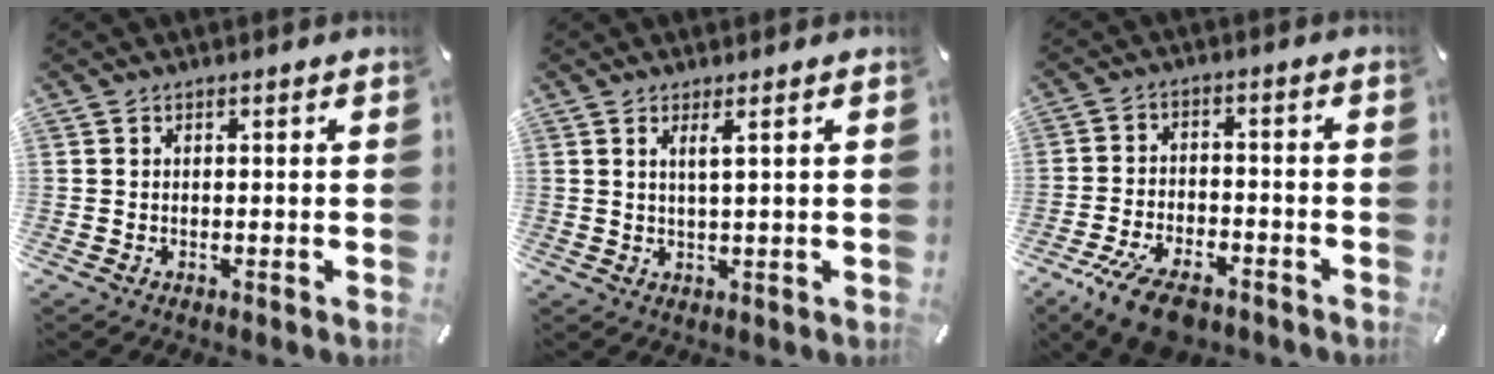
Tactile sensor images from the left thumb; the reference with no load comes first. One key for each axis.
{"total": 2.9, "fx": 1.3, "fy": -0.3, "fz": 2.6, "tx": -0.053, "ty": -0.005, "tz": 0.021}
{"total": 9.9, "fx": -6.6, "fy": 4.5, "fz": 5.8, "tx": -0.110, "ty": 0.033, "tz": -0.119}